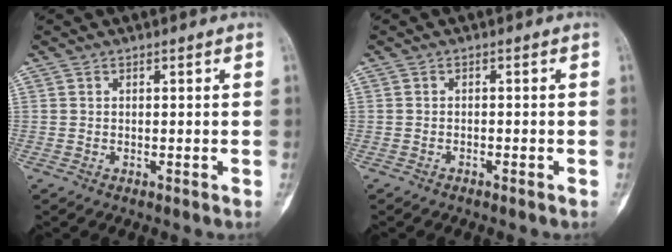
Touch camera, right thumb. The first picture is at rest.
{"total": 0.6, "force": [-0.6, 0.1, 0.2], "torque": [-0.007, 0.004, -0.011]}